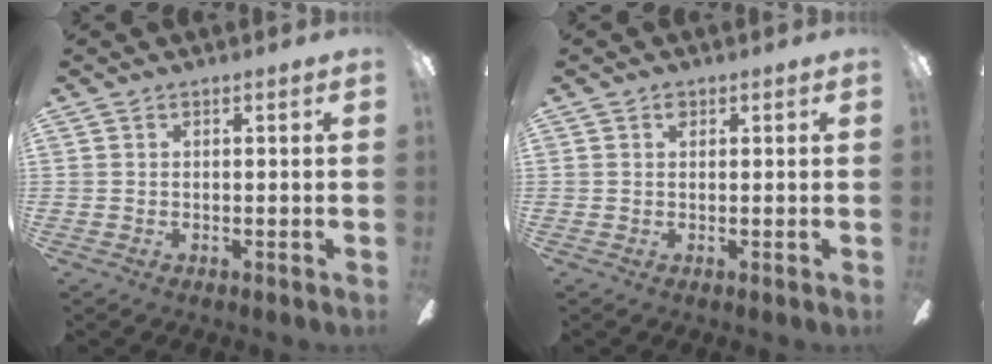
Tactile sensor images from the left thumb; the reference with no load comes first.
{"total": 1.2, "force": [0.6, 0.7, 0.6], "torque": [-0.006, 0.000, 0.009]}